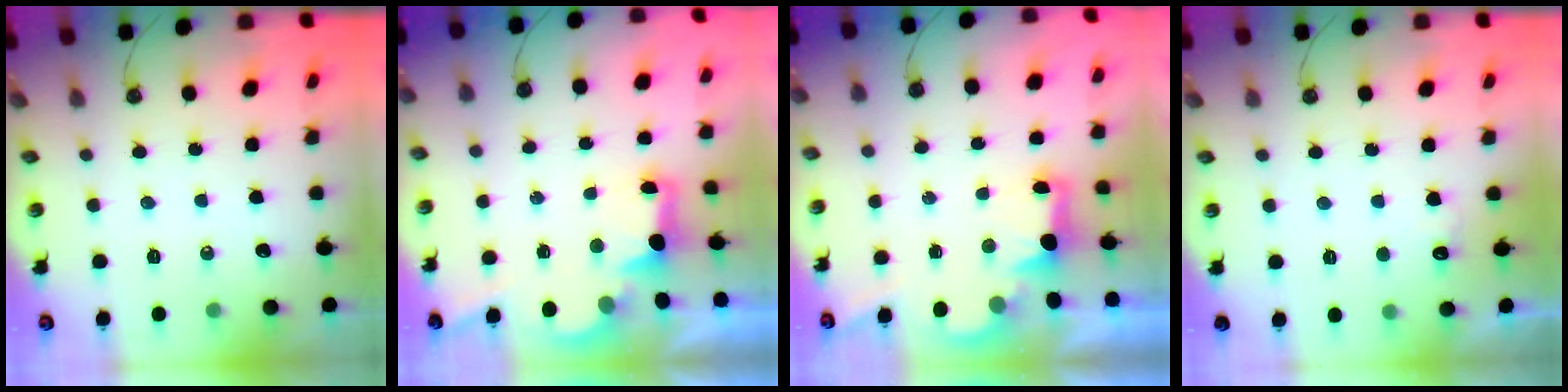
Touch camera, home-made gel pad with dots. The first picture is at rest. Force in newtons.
{"total": 2.7, "press": 2.5, "slide": 0.9}
{"total": 2.3, "press": 2.2, "slide": 0.8}
{"total": 5.1, "press": 5.1, "slide": 0.8}